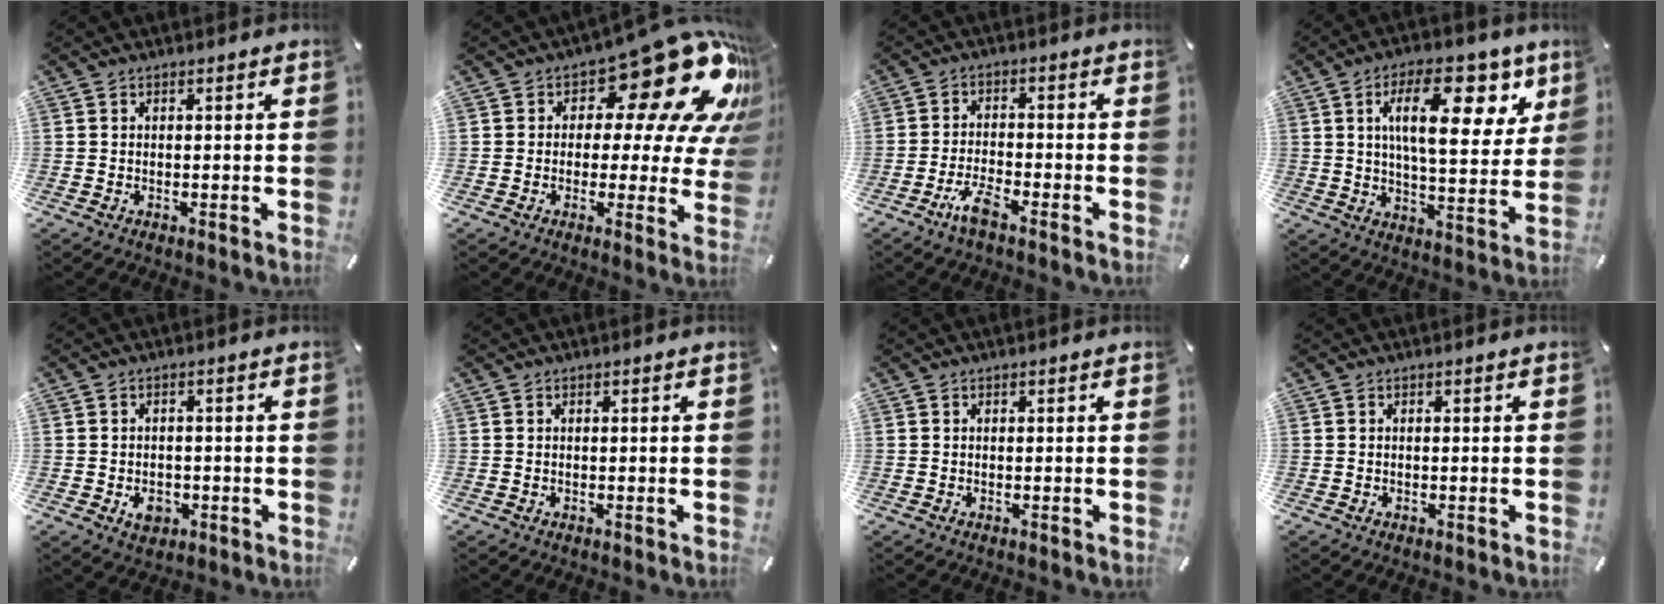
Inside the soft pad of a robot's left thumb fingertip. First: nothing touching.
{"total": 20.0, "force": [11.1, 8.6, 14.2], "torque": [-0.182, -0.089, 0.176]}
{"total": 5.6, "force": [-3.9, 1.3, 3.7], "torque": [-0.085, 0.007, -0.074]}
{"total": 19.4, "force": [8.0, 8.6, 15.4], "torque": [-0.236, -0.014, 0.125]}
{"total": 5.0, "force": [-1.6, 3.8, 2.7], "torque": [-0.042, 0.003, -0.026]}
{"total": 0.0}
{"total": 0.0}
{"total": 0.0}